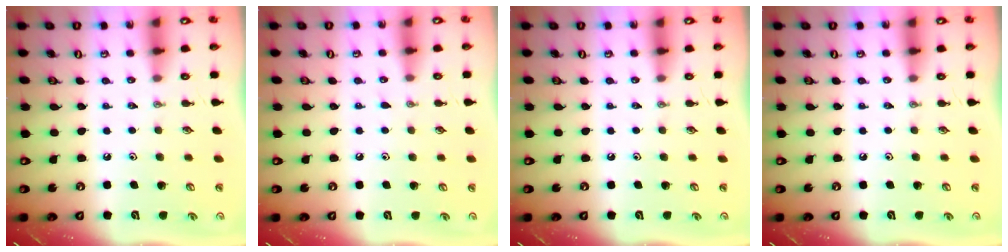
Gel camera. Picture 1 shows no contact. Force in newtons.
{"total": 3.7, "press": 3.6, "slide": 0.5}
{"total": 0.0}
{"total": 0.0}